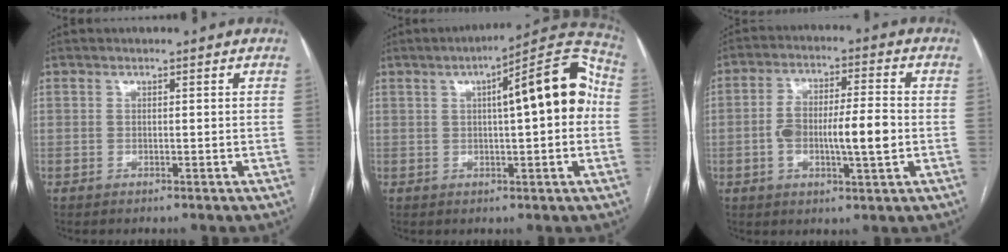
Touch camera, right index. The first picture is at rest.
{"total": 13.7, "force": [1.9, 2.5, 13.3], "torque": [-0.177, 0.042, 0.021]}
{"total": 9.8, "force": [-1.5, 2.2, 9.4], "torque": [-0.171, 0.015, -0.023]}